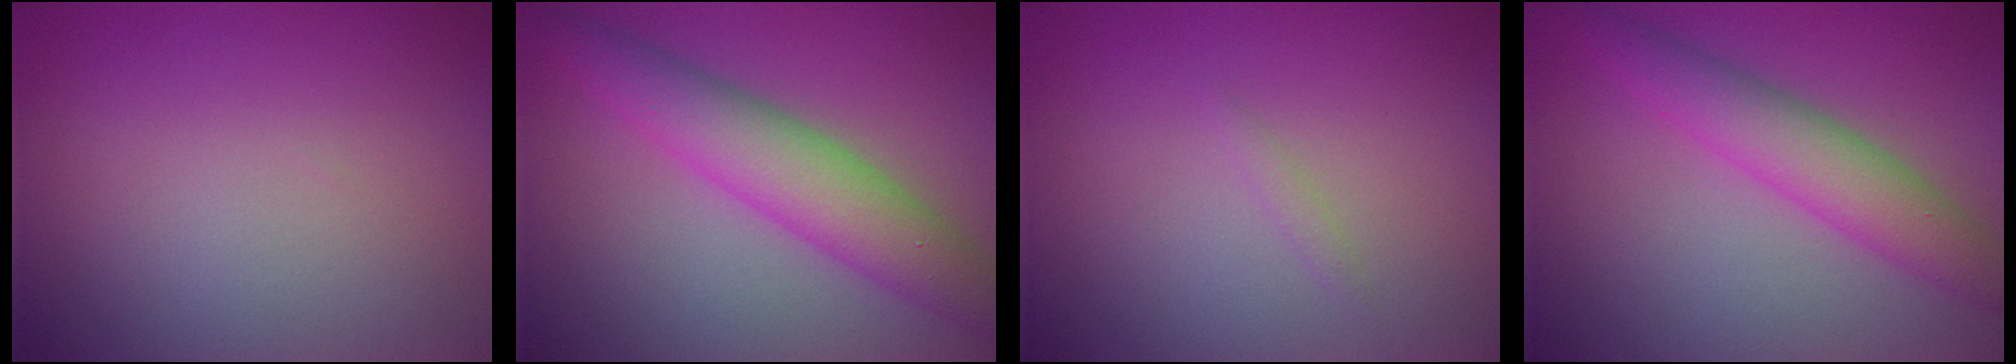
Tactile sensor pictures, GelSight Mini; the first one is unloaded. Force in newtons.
{"total": 6.0, "press": 6.0, "slide": 0.2}
{"total": 0.6, "press": 0.6, "slide": 0.0}
{"total": 4.6, "press": 4.6, "slide": 0.1}